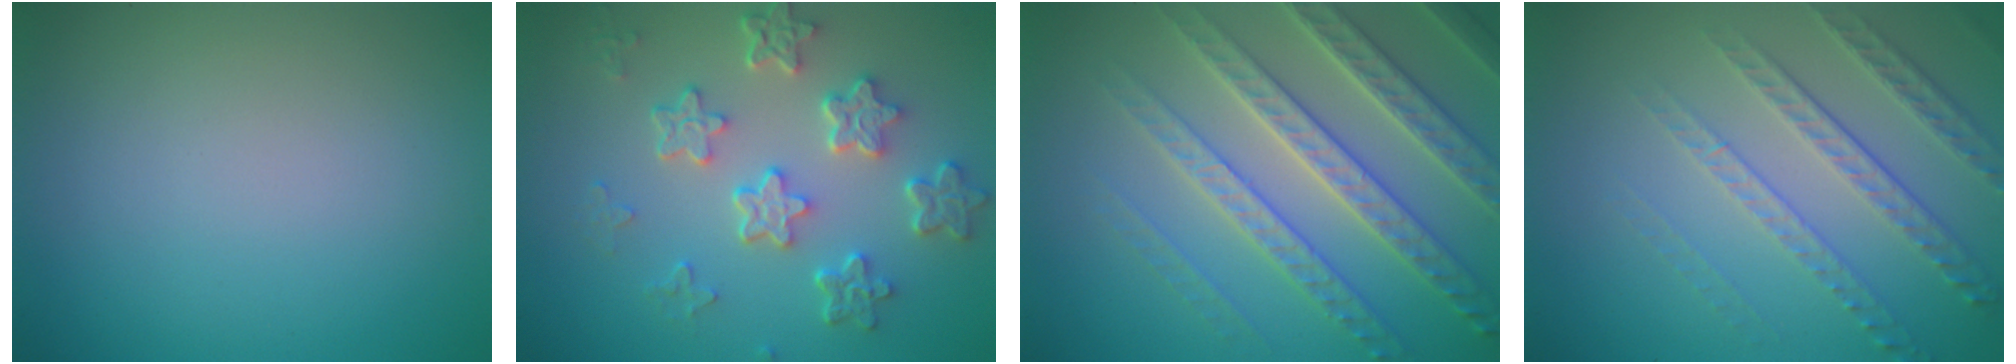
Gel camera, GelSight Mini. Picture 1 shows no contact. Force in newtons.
{"total": 5.6, "press": 4.3, "slide": 3.6}
{"total": 7.0, "press": 6.8, "slide": 1.7}
{"total": 4.9, "press": 3.4, "slide": 3.6}